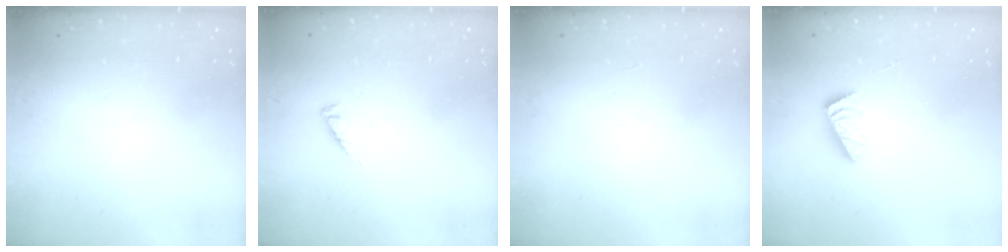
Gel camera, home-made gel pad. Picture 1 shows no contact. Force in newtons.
{"total": 1.9, "press": 1.9, "slide": 0.4}
{"total": 0.0}
{"total": 2.2, "press": 2.2, "slide": 0.4}